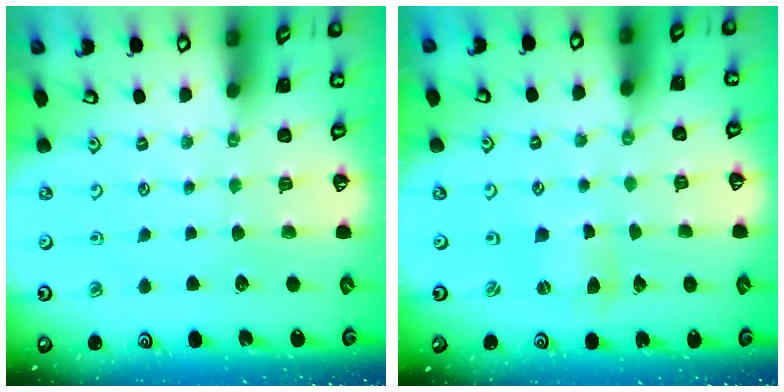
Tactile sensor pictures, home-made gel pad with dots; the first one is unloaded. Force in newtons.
{"total": 1.2, "press": 1.2, "slide": 0.3}